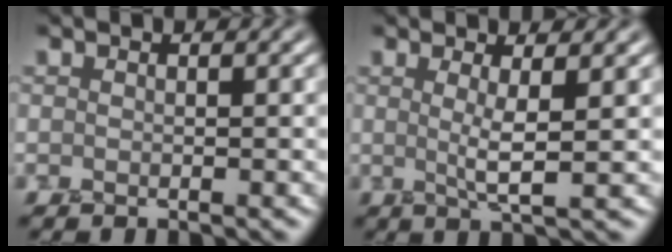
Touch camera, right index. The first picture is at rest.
{"total": 2.8, "force": [0.7, 0.5, 2.7], "torque": [-0.046, -0.008, 0.010]}